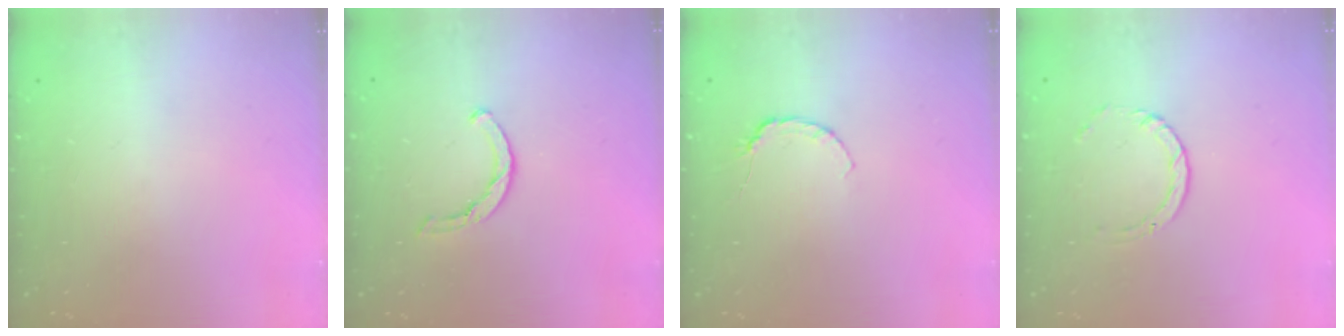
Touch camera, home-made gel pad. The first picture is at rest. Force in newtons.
{"total": 3.6, "press": 3.5, "slide": 0.8}
{"total": 4.0, "press": 4.0, "slide": 0.5}
{"total": 1.0, "press": 1.0, "slide": 0.1}